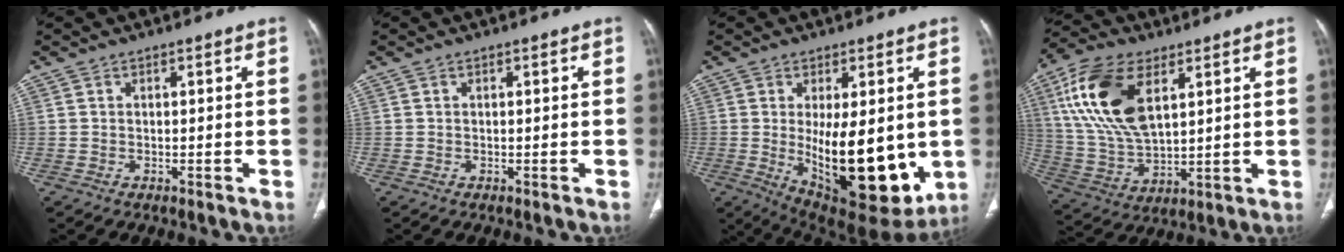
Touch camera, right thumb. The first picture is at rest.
{"total": 0.0}
{"total": 20.0, "force": [-1.8, 8.3, 18.1], "torque": [-0.256, -0.039, 0.000]}
{"total": 18.1, "force": [6.8, 9.3, 14.0], "torque": [-0.273, -0.015, 0.136]}